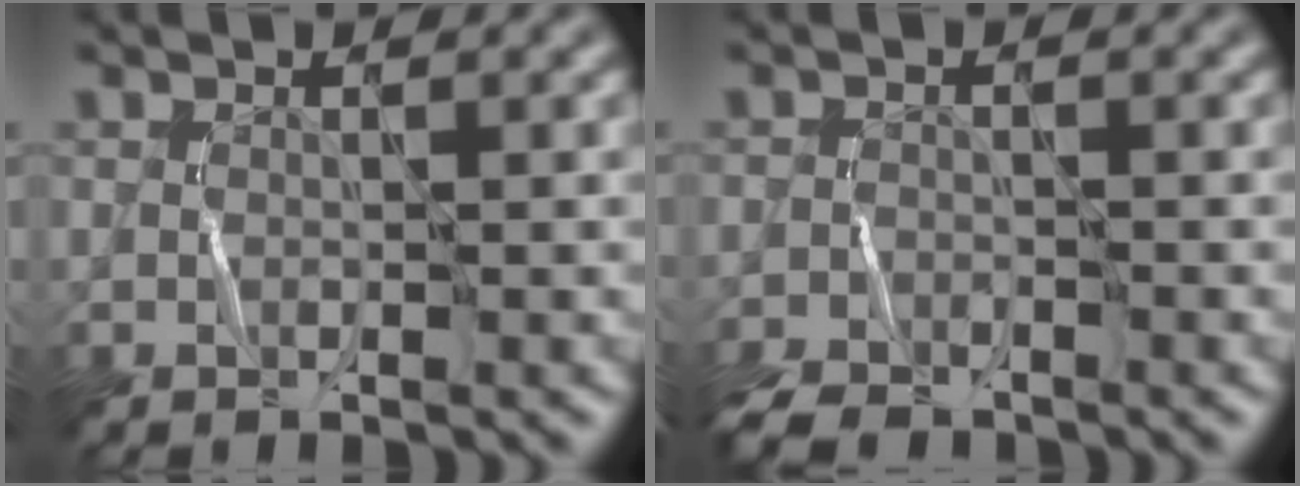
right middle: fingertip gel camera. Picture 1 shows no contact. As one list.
[{"total": 3.8, "force": [-3.4, 1.1, 1.2], "torque": [-0.026, -0.017, -0.070]}]